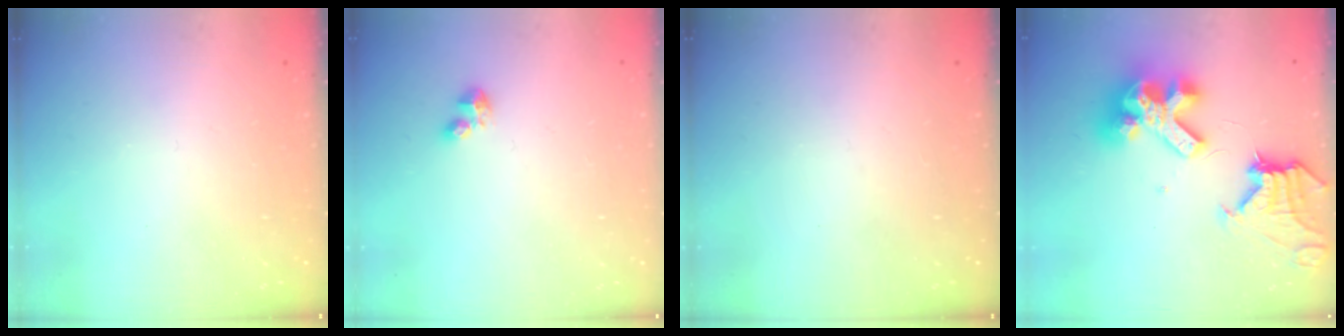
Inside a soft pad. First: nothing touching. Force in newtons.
{"total": 2.3, "press": 2.2, "slide": 0.5}
{"total": 0.0}
{"total": 17.9, "press": 17.8, "slide": 2.2}